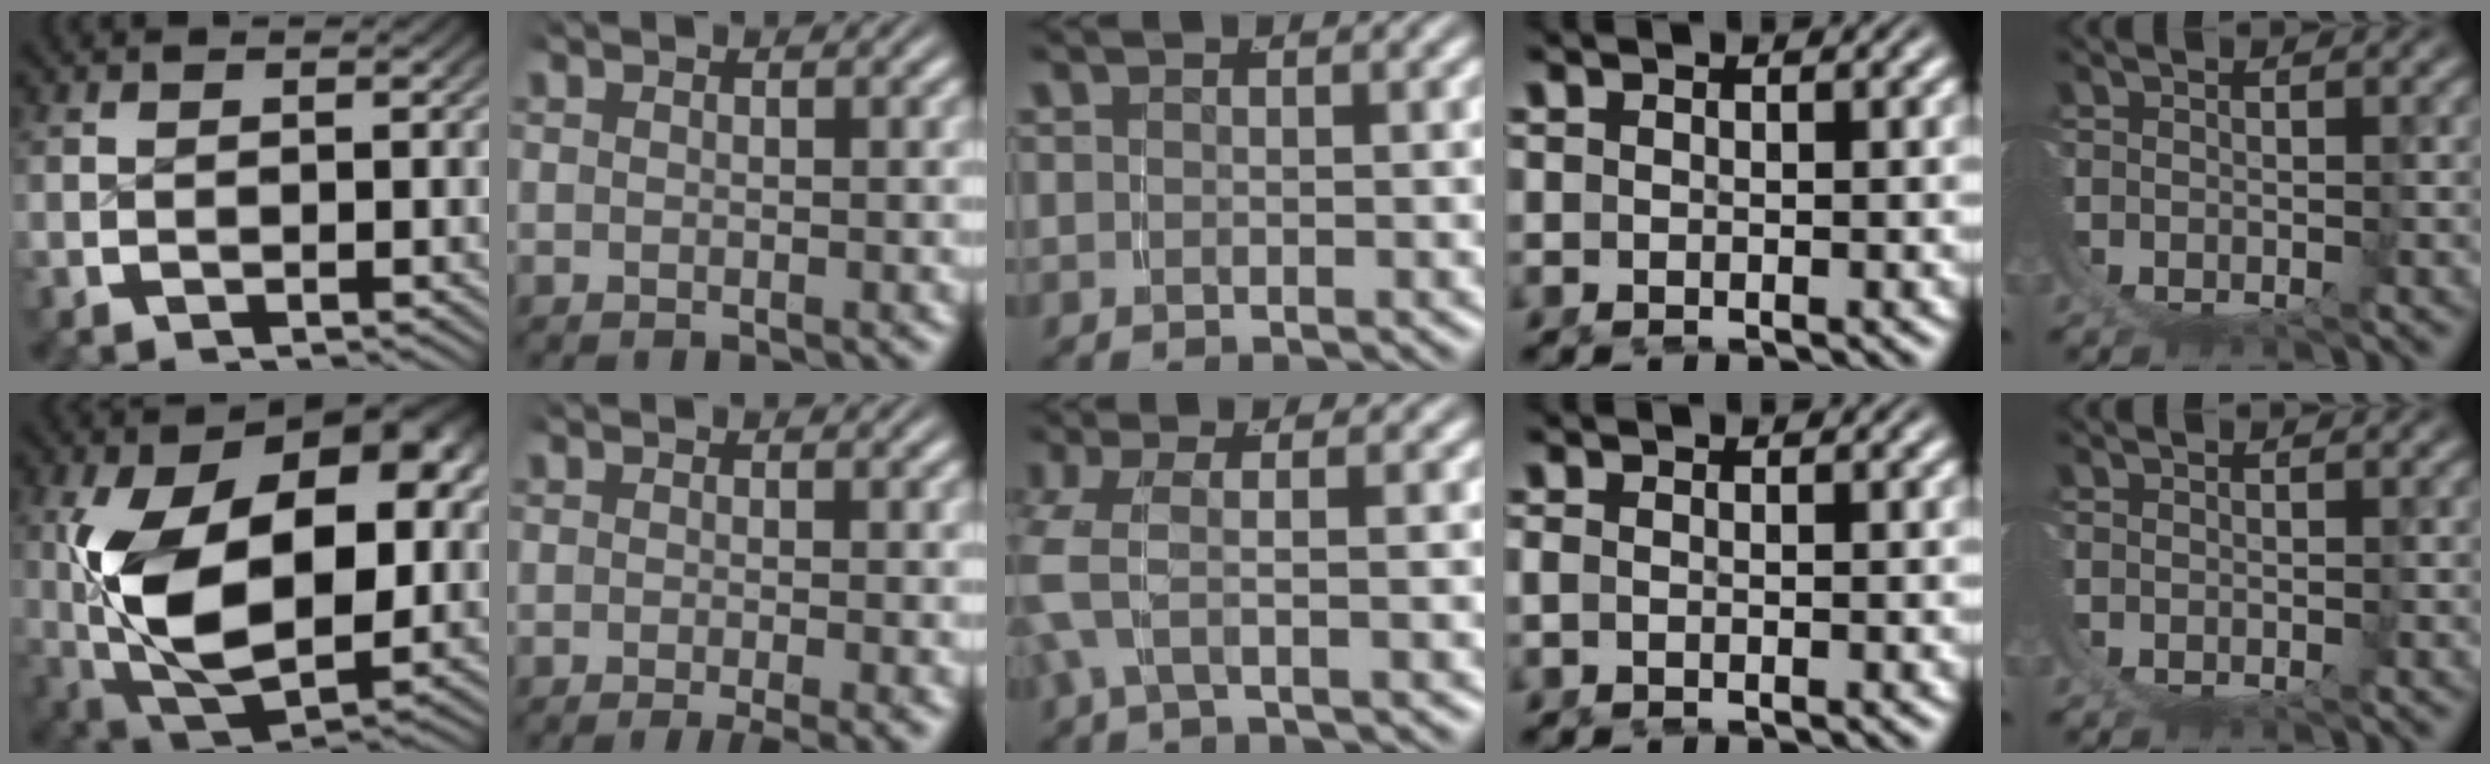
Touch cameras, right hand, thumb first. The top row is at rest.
{"thumb": {"total": 17.2, "force": [-0.4, 10.8, 13.4], "torque": [-0.280, -0.053, 0.021]}, "index": {"total": 2.6, "force": [-2.0, 0.4, 1.7], "torque": [-0.020, -0.004, -0.029]}, "middle": {"total": 3.9, "force": [0.5, 1.5, 3.5], "torque": [-0.074, 0.013, 0.000]}, "ring": {"total": 0.7, "force": [-0.4, 0.2, 0.5], "torque": [-0.014, -0.004, -0.004]}, "little": {"total": 1.0, "force": [0.6, -0.8, 0.0], "torque": [0.009, 0.005, 0.011]}}